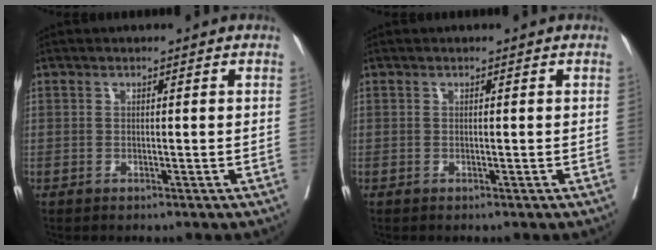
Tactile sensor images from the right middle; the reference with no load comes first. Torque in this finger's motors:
{"motor_torque": [0.00, 0.00, 0.00, 0.00]}